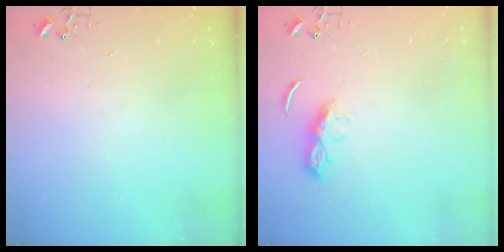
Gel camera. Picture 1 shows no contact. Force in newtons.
{"total": 6.7, "press": 6.7, "slide": 0.6}